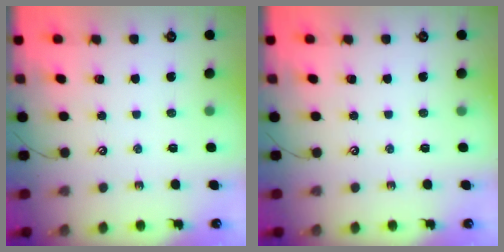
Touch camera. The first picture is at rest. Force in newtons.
{"total": 0.0}